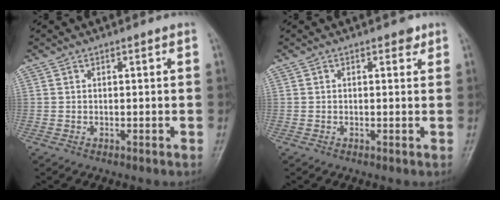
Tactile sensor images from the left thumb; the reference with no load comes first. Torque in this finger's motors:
{"motor_torque": [0.22, 0.03, -0.02, -0.04, 0.00]}